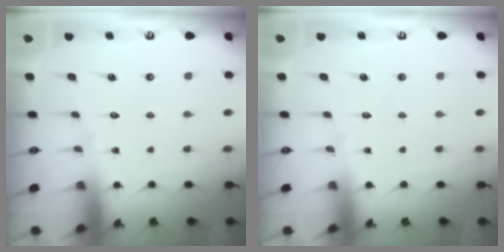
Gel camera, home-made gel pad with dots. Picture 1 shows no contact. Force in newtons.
{"total": 0.0}